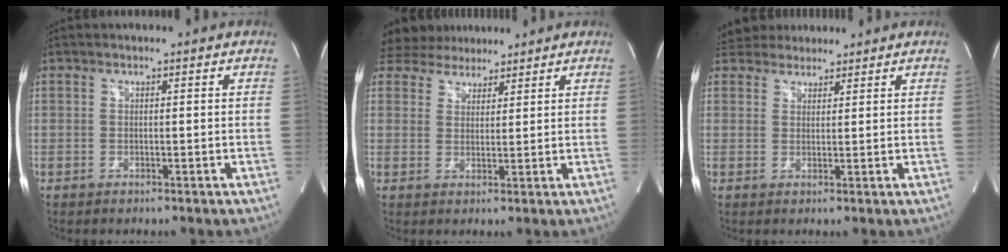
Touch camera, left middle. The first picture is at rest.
{"total": 8.9, "force": [7.8, 3.7, 2.3], "torque": [-0.042, 0.029, 0.129]}
{"total": 5.2, "force": [4.7, 2.2, 0.6], "torque": [-0.008, 0.030, 0.080]}